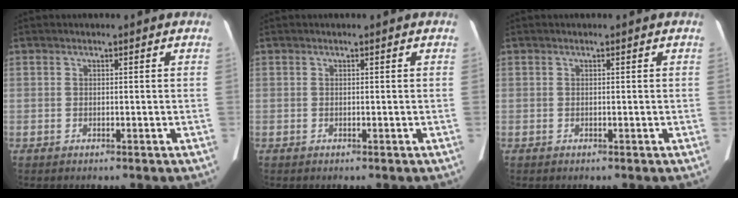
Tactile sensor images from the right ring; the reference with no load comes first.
{"total": 0.0}
{"total": 0.0}